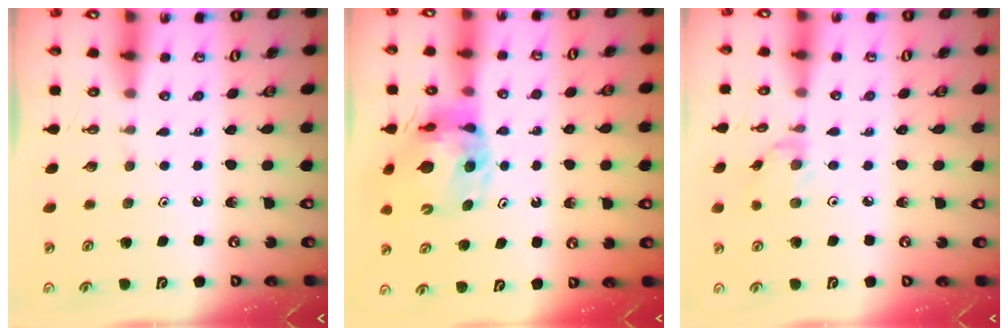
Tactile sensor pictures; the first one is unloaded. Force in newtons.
{"total": 12.8, "press": 12.8, "slide": 1.2}
{"total": 3.0, "press": 2.9, "slide": 0.4}